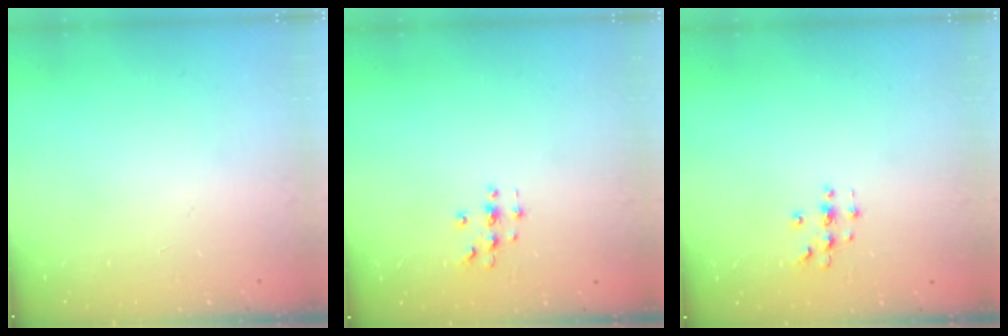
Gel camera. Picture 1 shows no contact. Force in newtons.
{"total": 2.9, "press": 2.9, "slide": 0.3}
{"total": 2.9, "press": 2.9, "slide": 0.3}